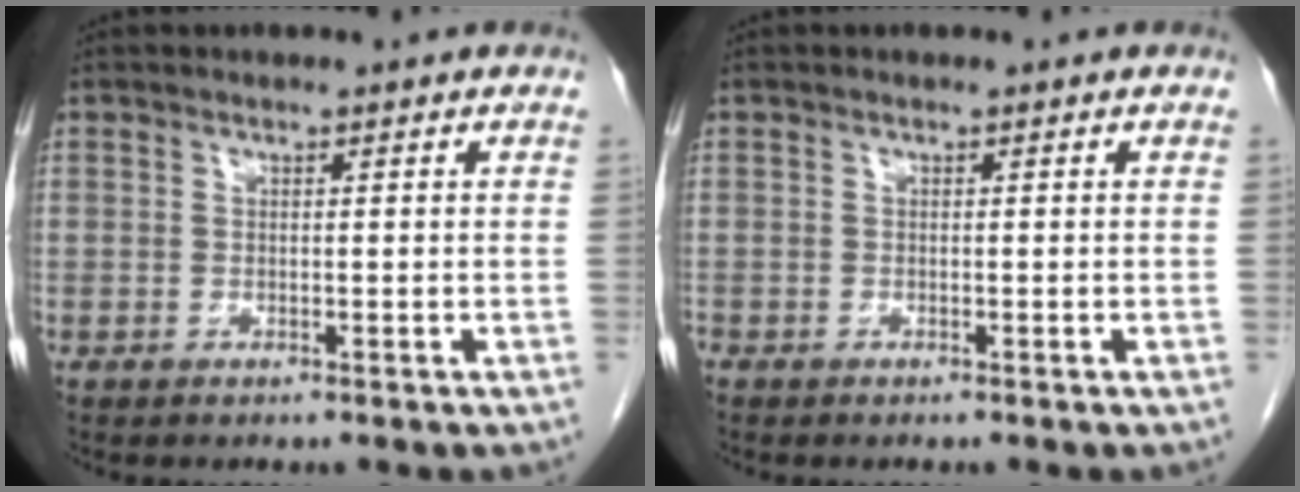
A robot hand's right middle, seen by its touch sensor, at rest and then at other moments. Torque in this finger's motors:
{"motor_torque": [-0.17, 0.25, -0.02, -0.01]}